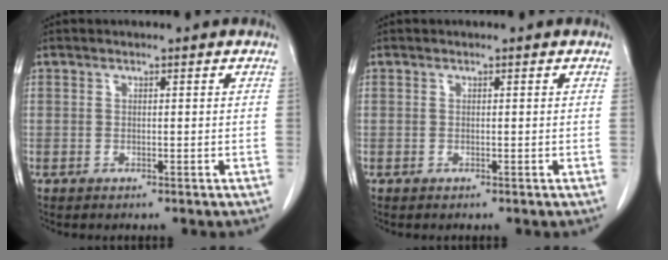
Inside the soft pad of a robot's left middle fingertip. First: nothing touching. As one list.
[{"total": 0.0}]